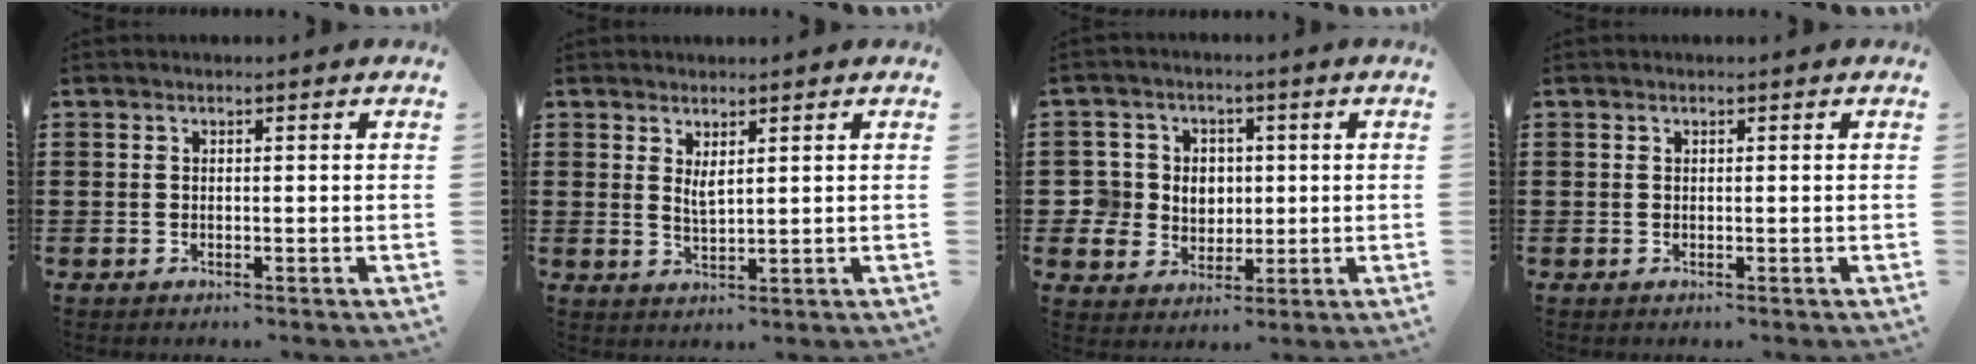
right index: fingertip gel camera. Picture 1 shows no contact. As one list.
[{"total": 2.3, "force": [1.5, 0.6, 1.6], "torque": [-0.034, 0.002, 0.026]}, {"total": 6.0, "force": [0.7, 5.7, 1.6], "torque": [-0.064, 0.017, 0.011]}, {"total": 0.0}]